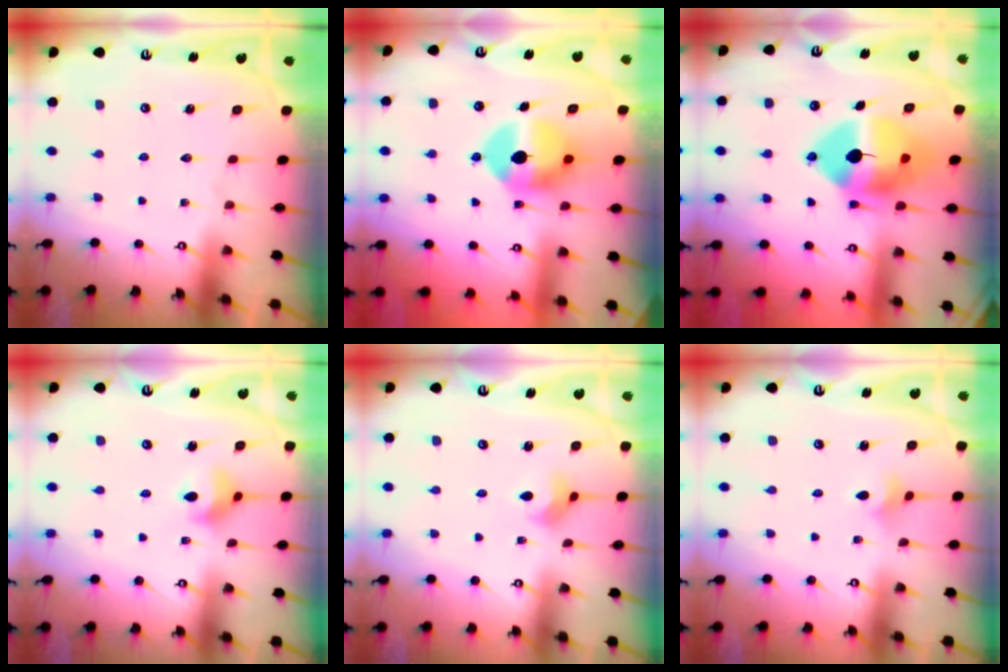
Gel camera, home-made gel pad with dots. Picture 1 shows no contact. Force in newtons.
{"total": 11.2, "press": 11.1, "slide": 1.7}
{"total": 15.1, "press": 15.0, "slide": 2.3}
{"total": 6.8, "press": 6.5, "slide": 2.0}
{"total": 3.2, "press": 3.1, "slide": 0.5}
{"total": 3.2, "press": 3.1, "slide": 0.7}